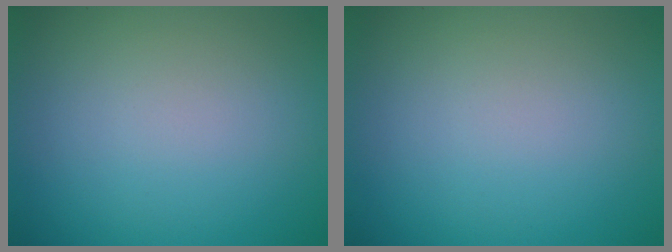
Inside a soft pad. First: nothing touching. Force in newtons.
{"total": 0.0}